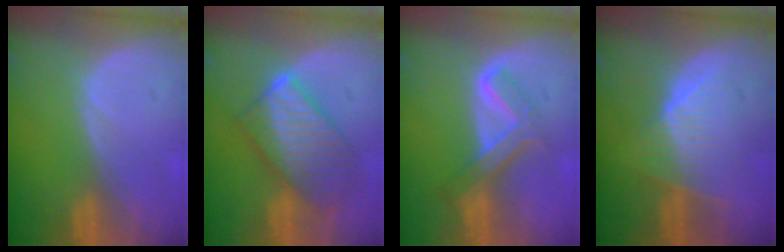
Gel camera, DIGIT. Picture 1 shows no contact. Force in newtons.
{"total": 9.6, "press": 9.5, "slide": 0.8}
{"total": 6.7, "press": 5.7, "slide": 3.6}
{"total": 7.5, "press": 6.7, "slide": 3.3}